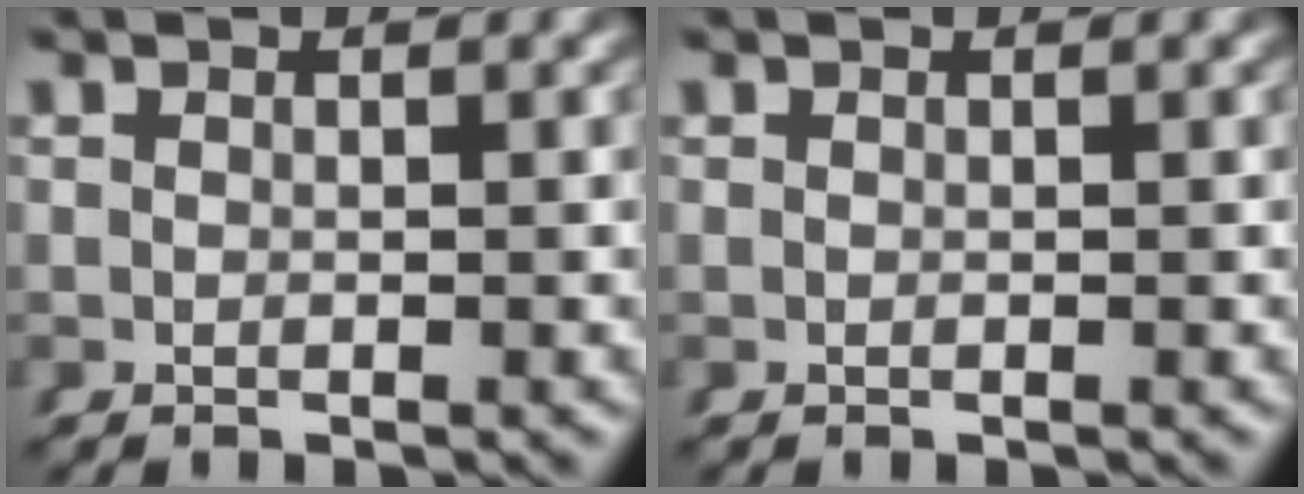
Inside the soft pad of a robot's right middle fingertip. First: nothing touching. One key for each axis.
{"total": 0.0}